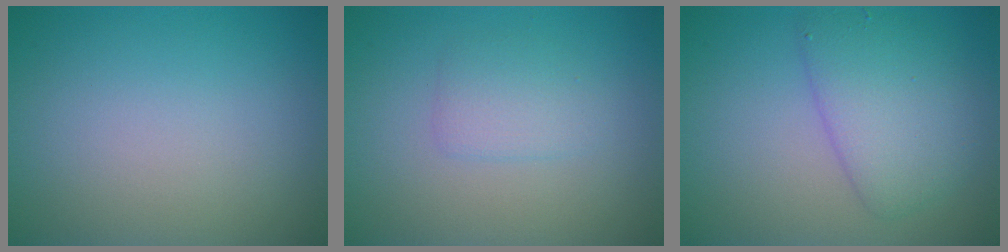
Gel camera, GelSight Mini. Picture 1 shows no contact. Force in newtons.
{"total": 1.9, "press": 1.9, "slide": 0.1}
{"total": 4.4, "press": 4.4, "slide": 0.0}